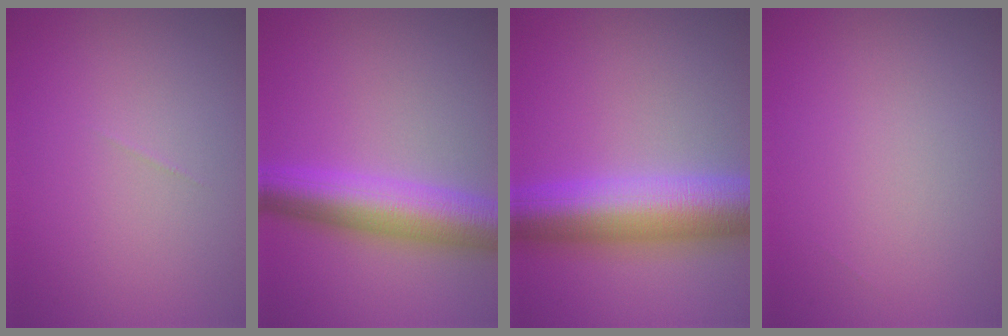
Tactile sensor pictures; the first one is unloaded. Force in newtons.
{"total": 7.3, "press": 7.3, "slide": 0.1}
{"total": 9.6, "press": 9.6, "slide": 0.1}
{"total": 0.0}